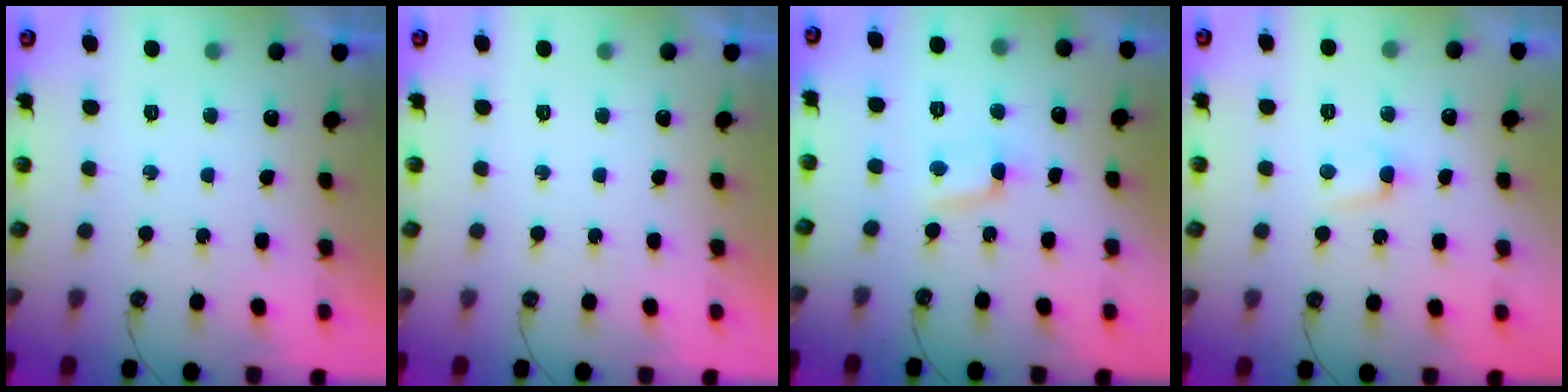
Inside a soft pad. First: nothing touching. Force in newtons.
{"total": 0.0}
{"total": 2.5, "press": 2.5, "slide": 0.3}
{"total": 2.8, "press": 2.8, "slide": 0.4}